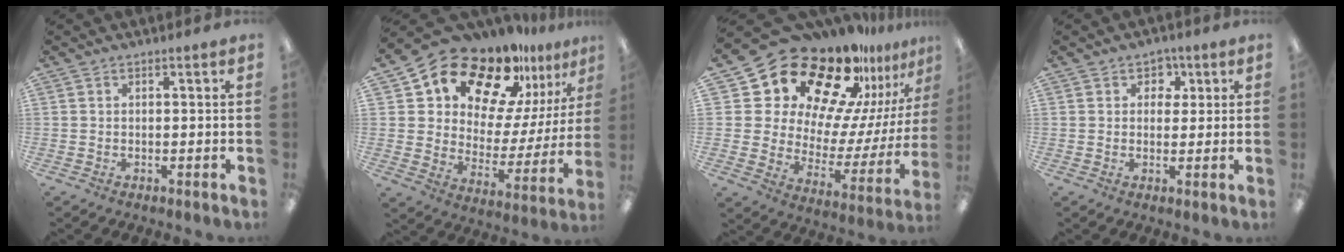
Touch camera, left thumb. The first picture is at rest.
{"total": 20.8, "force": [17.0, 9.1, 7.9], "torque": [-0.151, -0.121, 0.303]}
{"total": 24.2, "force": [19.1, 11.0, 10.0], "torque": [-0.172, -0.155, 0.344]}
{"total": 4.2, "force": [1.9, 3.4, 1.5], "torque": [-0.008, -0.004, 0.027]}